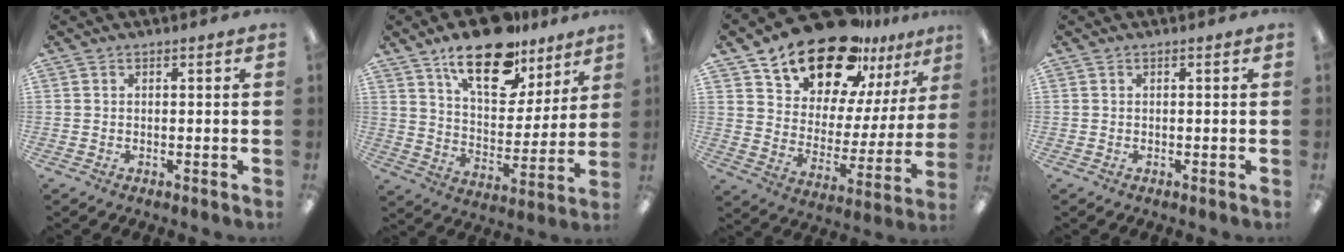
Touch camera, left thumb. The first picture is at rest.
{"total": 19.6, "force": [13.3, 9.1, 11.2], "torque": [-0.171, -0.071, 0.226]}
{"total": 21.4, "force": [17.5, 9.3, 8.1], "torque": [-0.143, -0.128, 0.311]}
{"total": 0.0}